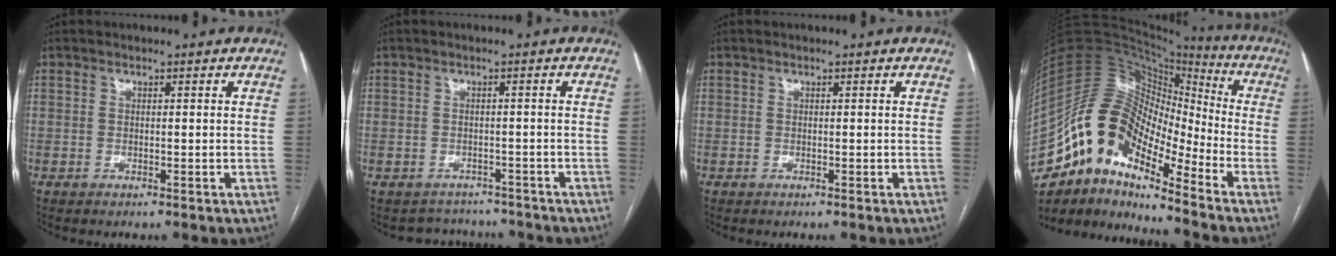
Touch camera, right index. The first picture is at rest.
{"total": 4.6, "force": [-3.9, 2.3, -1.0], "torque": [0.015, 0.020, -0.053]}
{"total": 0.0}
{"total": 17.2, "force": [-11.4, 6.6, 11.1], "torque": [-0.199, 0.058, -0.205]}